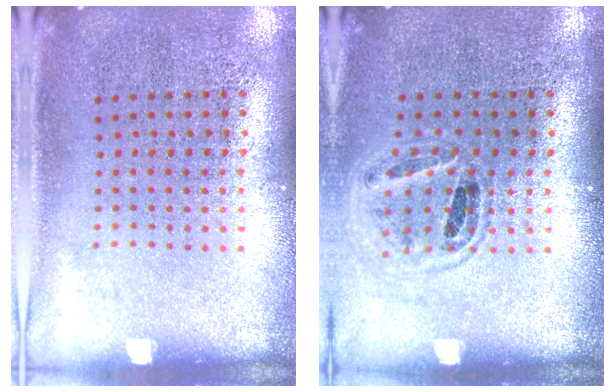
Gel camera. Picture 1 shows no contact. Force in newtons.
{"total": 1.0, "press": 1.0, "slide": 0.1}